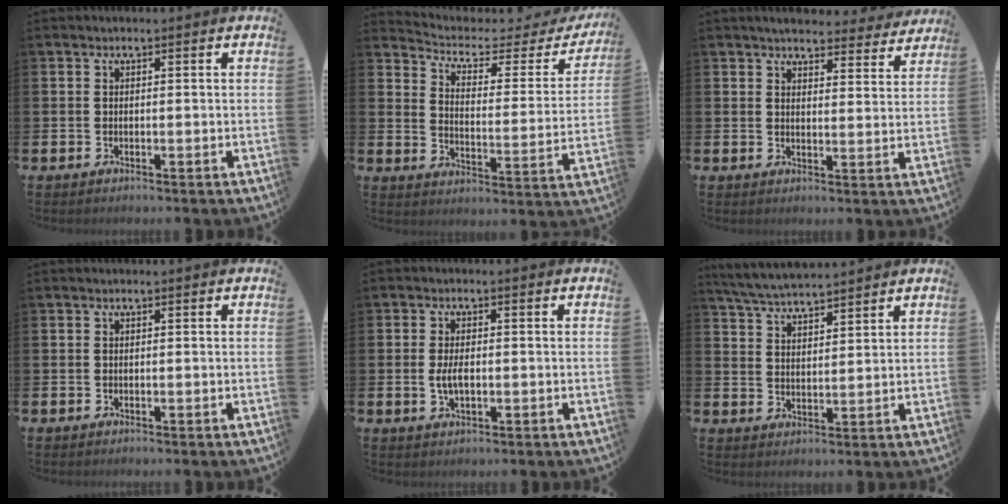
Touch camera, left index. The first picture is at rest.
{"total": 4.2, "force": [3.3, 1.9, 1.6], "torque": [-0.047, -0.030, 0.043]}
{"total": 4.5, "force": [4.3, 0.8, 0.7], "torque": [-0.013, -0.028, 0.074]}
{"total": 0.0}
{"total": 3.0, "force": [-0.2, 1.5, 2.6], "torque": [-0.044, 0.001, -0.005]}
{"total": 3.8, "force": [3.7, 0.4, 0.7], "torque": [-0.017, -0.016, 0.067]}